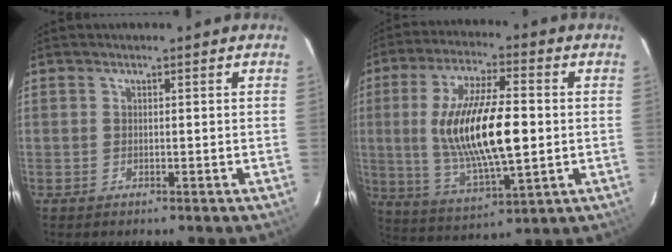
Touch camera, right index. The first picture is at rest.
{"total": 18.5, "force": [0.3, 6.1, 17.5], "torque": [-0.333, -0.004, 0.017]}